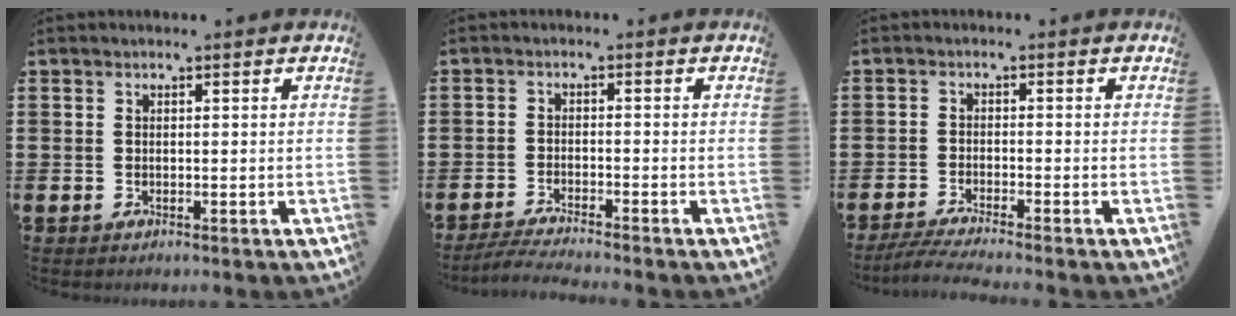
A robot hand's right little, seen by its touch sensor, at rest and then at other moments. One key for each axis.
{"total": 2.5, "fx": -2.4, "fy": -0.2, "fz": 0.9, "tx": -0.013, "ty": 0.001, "tz": -0.046}
{"total": 2.7, "fx": -2.2, "fy": -0.1, "fz": 1.5, "tx": -0.023, "ty": -0.002, "tz": -0.040}